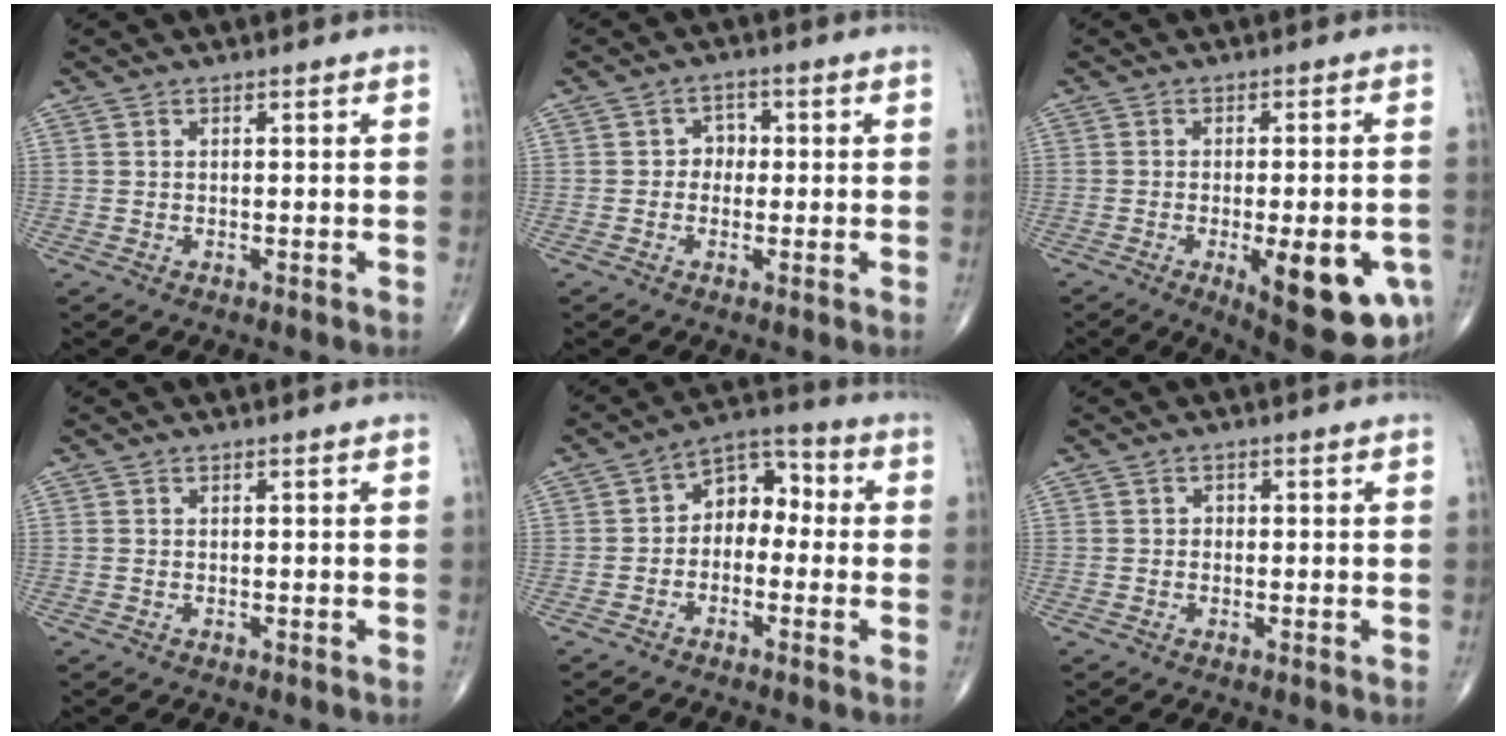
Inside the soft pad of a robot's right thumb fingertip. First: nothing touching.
{"total": 2.9, "force": [-0.2, 2.5, 1.4], "torque": [0.007, 0.011, -0.013]}
{"total": 15.9, "force": [-5.5, 5.3, 14.0], "torque": [-0.143, 0.003, -0.057]}
{"total": 0.0}
{"total": 8.0, "force": [-0.8, 5.7, 5.5], "torque": [-0.051, 0.042, -0.033]}
{"total": 0.7, "force": [-0.2, 0.6, 0.2], "torque": [0.005, 0.003, -0.009]}